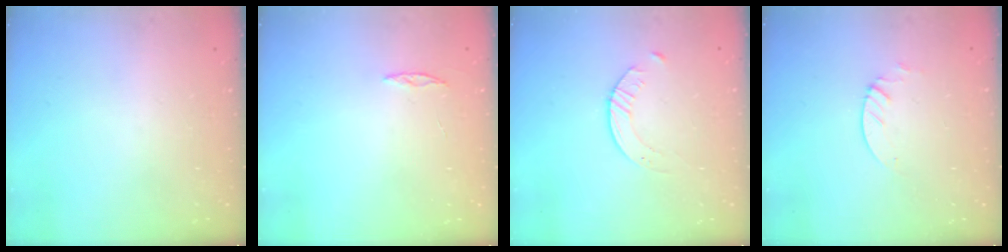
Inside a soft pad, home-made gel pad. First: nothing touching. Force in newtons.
{"total": 2.0, "press": 2.0, "slide": 0.2}
{"total": 3.5, "press": 3.5, "slide": 0.4}
{"total": 2.1, "press": 2.1, "slide": 0.2}